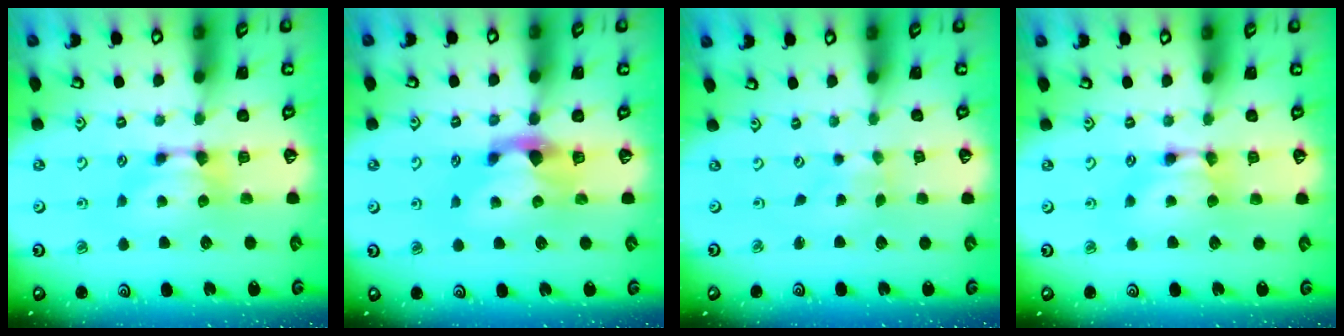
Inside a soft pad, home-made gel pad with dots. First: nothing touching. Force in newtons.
{"total": 2.2, "press": 1.9, "slide": 1.2}
{"total": 4.6, "press": 4.5, "slide": 0.7}
{"total": 1.8, "press": 1.7, "slide": 0.1}